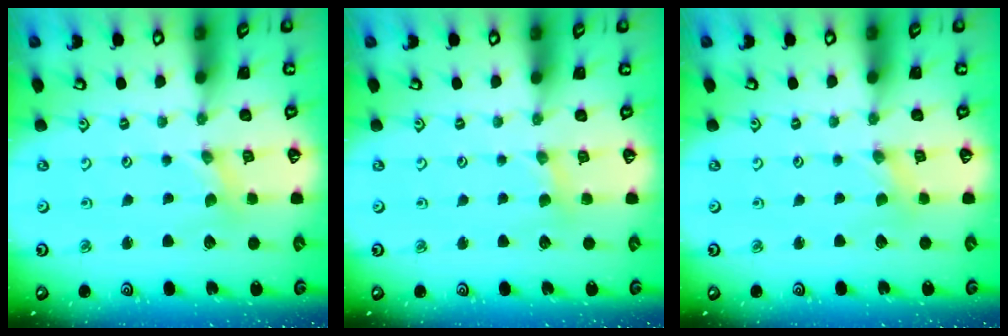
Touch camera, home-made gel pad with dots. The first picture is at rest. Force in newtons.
{"total": 2.7, "press": 2.7, "slide": 0.3}
{"total": 0.0}